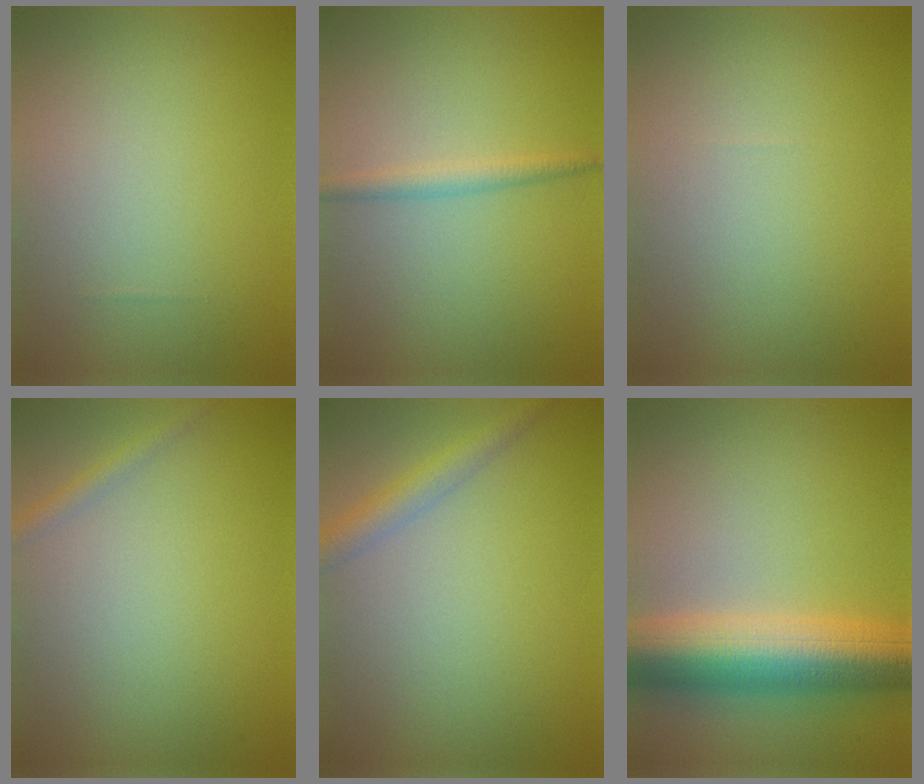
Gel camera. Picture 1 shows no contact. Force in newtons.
{"total": 1.7, "press": 1.7, "slide": 0.1}
{"total": 0.0}
{"total": 1.3, "press": 1.3, "slide": 0.1}
{"total": 2.7, "press": 2.7, "slide": 0.1}
{"total": 10.5, "press": 10.5, "slide": 0.2}